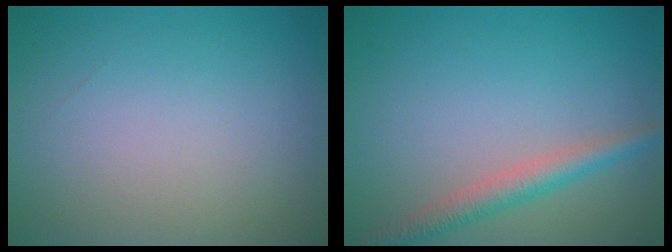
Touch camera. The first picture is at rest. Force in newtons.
{"total": 2.9, "press": 2.9, "slide": 0.2}